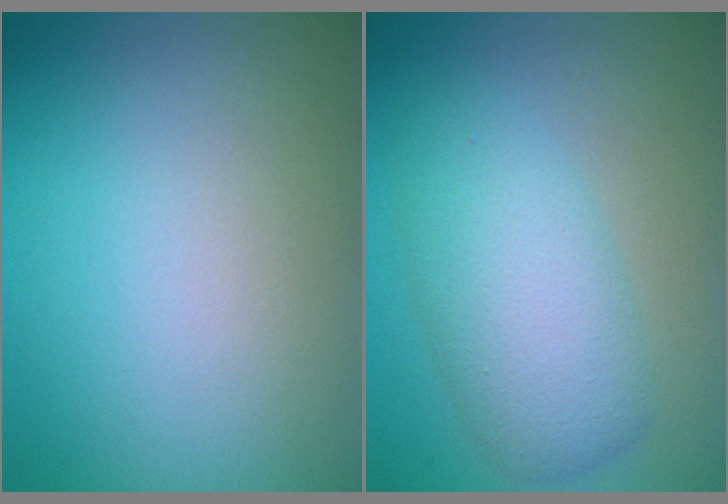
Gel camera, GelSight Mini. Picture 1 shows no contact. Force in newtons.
{"total": 5.1, "press": 5.1, "slide": 0.0}